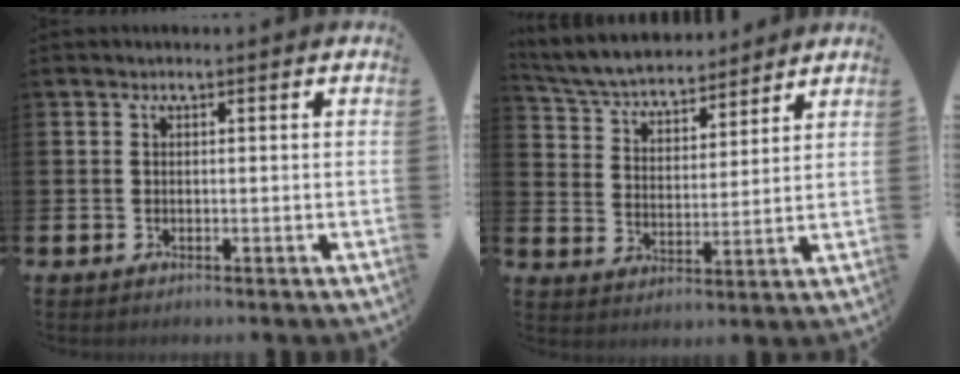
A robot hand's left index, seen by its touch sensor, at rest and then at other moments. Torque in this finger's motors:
{"motor_torque": [0.86, -0.83, 0.65, 0.15]}